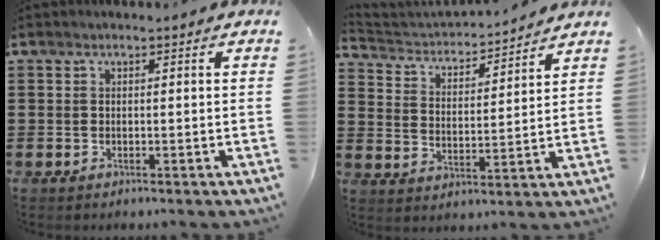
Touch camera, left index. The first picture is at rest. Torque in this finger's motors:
{"motor_torque": [0.07, 0.06, 0.10, 0.04]}